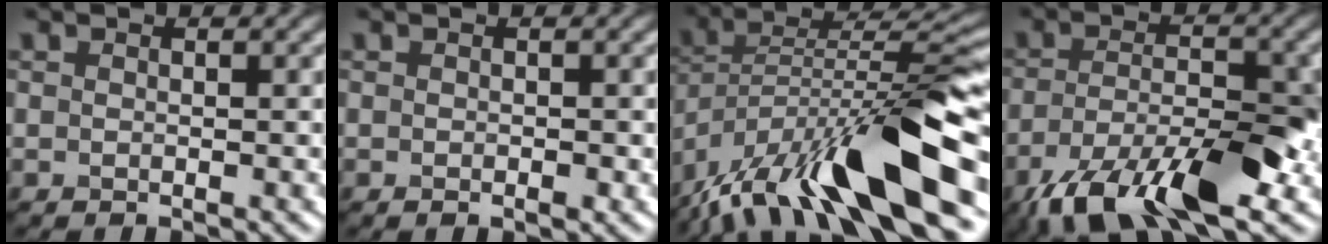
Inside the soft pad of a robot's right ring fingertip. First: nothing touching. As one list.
[{"total": 0.9, "force": [-0.3, 0.4, 0.7], "torque": [-0.009, -0.001, -0.003]}, {"total": 14.3, "force": [-8.9, 3.7, 10.5], "torque": [-0.169, 0.015, -0.165]}, {"total": 10.8, "force": [-6.2, 4.0, 7.9], "torque": [-0.149, -0.009, -0.110]}]